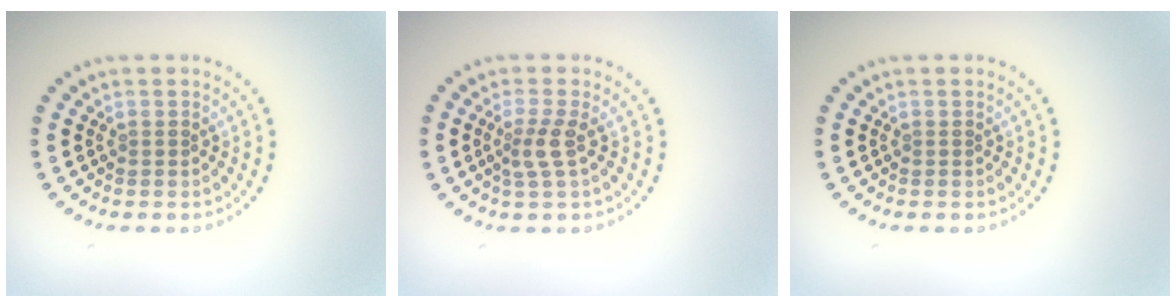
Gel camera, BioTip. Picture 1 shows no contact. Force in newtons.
{"total": 2.1, "press": 1.5, "slide": 1.4}
{"total": 0.0}